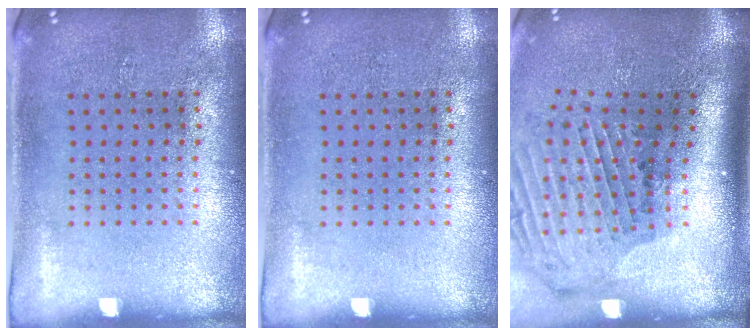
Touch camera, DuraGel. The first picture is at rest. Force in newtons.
{"total": 0.0}
{"total": 2.4, "press": 1.9, "slide": 1.4}